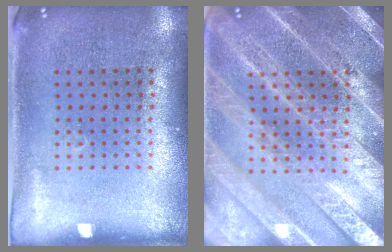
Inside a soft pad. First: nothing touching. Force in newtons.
{"total": 5.9, "press": 5.8, "slide": 0.7}